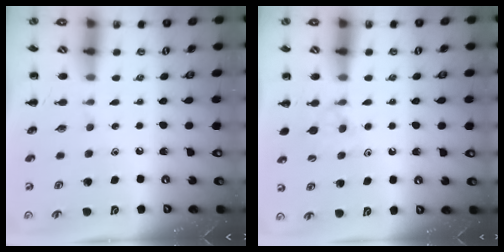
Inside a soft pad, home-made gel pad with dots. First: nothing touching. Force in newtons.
{"total": 5.3, "press": 5.0, "slide": 1.8}